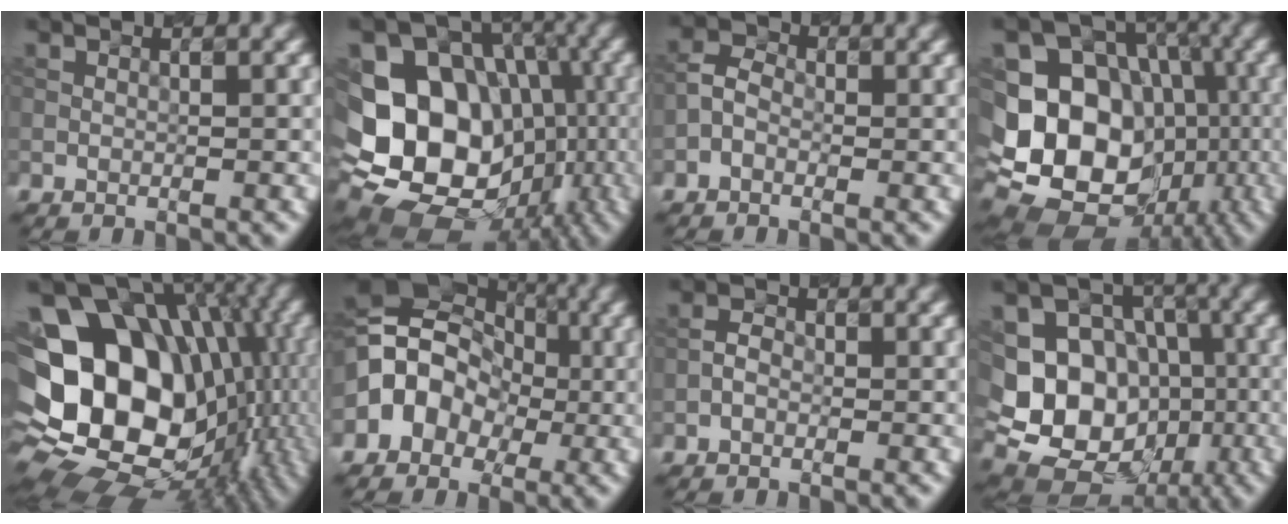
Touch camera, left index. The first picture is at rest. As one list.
[{"total": 19.0, "force": [-3.6, 15.9, 9.7], "torque": [-0.164, -0.002, -0.057]}, {"total": 1.8, "force": [-0.8, 1.3, 1.0], "torque": [-0.020, 0.012, -0.024]}, {"total": 18.0, "force": [-3.4, 15.5, 8.6], "torque": [-0.169, 0.011, -0.064]}, {"total": 18.8, "force": [-0.4, 14.2, 12.4], "torque": [-0.207, -0.004, 0.020]}, {"total": 6.3, "force": [-1.1, 5.2, 3.4], "torque": [-0.035, 0.021, -0.040]}, {"total": 1.0, "force": [-0.4, 0.7, 0.7], "torque": [-0.014, 0.007, -0.013]}, {"total": 12.1, "force": [-1.4, 10.2, 6.3], "torque": [-0.110, 0.003, -0.038]}]